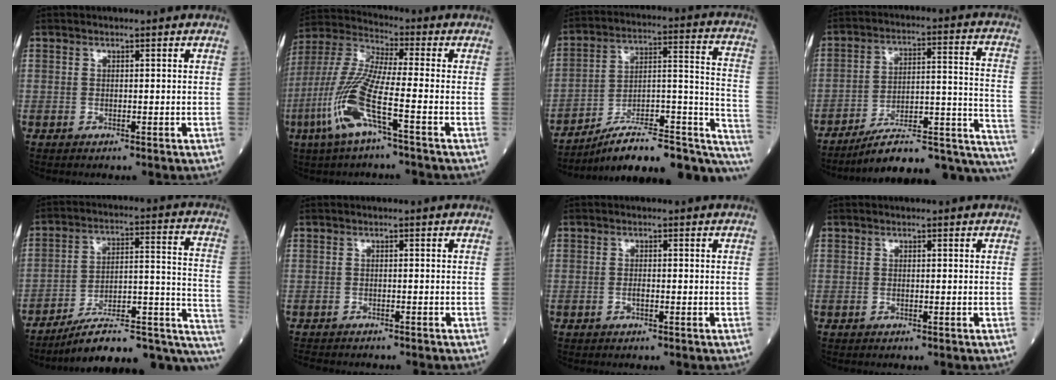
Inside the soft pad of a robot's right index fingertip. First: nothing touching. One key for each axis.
{"total": 12.4, "fx": -4.7, "fy": 0.7, "fz": 11.5, "tx": -0.260, "ty": -0.005, "tz": -0.103}
{"total": 24.1, "fx": -18.8, "fy": 5.4, "fz": 14.1, "tx": -0.127, "ty": 0.046, "tz": -0.272}
{"total": 21.2, "fx": -16.9, "fy": 4.3, "fz": 12.0, "tx": -0.089, "ty": 0.051, "tz": -0.240}
{"total": 21.3, "fx": -15.1, "fy": 5.5, "fz": 14.0, "tx": -0.122, "ty": 0.054, "tz": -0.214}
{"total": 5.5, "fx": -4.9, "fy": 1.4, "fz": 1.9, "tx": -0.028, "ty": -0.008, "tz": -0.071}
{"total": 0.8, "fx": -0.4, "fy": 0.1, "fz": 0.7, "tx": -0.015, "ty": 0.001, "tz": -0.007}
{"total": 0.0}